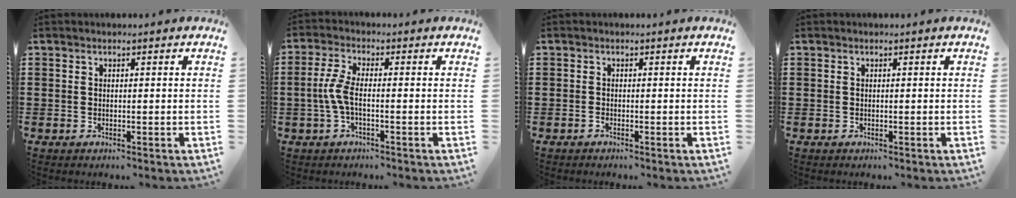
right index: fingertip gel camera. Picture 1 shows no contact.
{"total": 4.3, "force": [-1.0, 1.2, 4.0], "torque": [-0.109, -0.010, -0.030]}
{"total": 0.6, "force": [-0.6, -0.1, 0.0], "torque": [-0.002, -0.003, -0.011]}
{"total": 0.0}